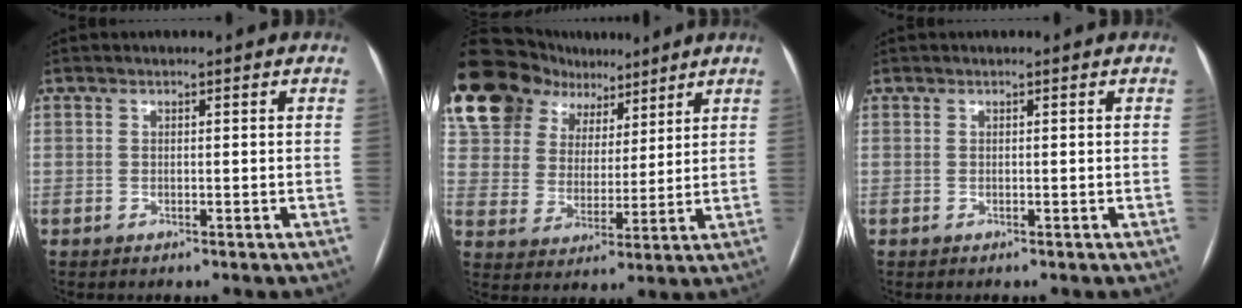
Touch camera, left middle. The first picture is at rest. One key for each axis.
{"total": 24.8, "fx": 16.7, "fy": 15.2, "fz": 10.3, "tx": -0.274, "ty": 0.081, "tz": 0.305}
{"total": 0.0}